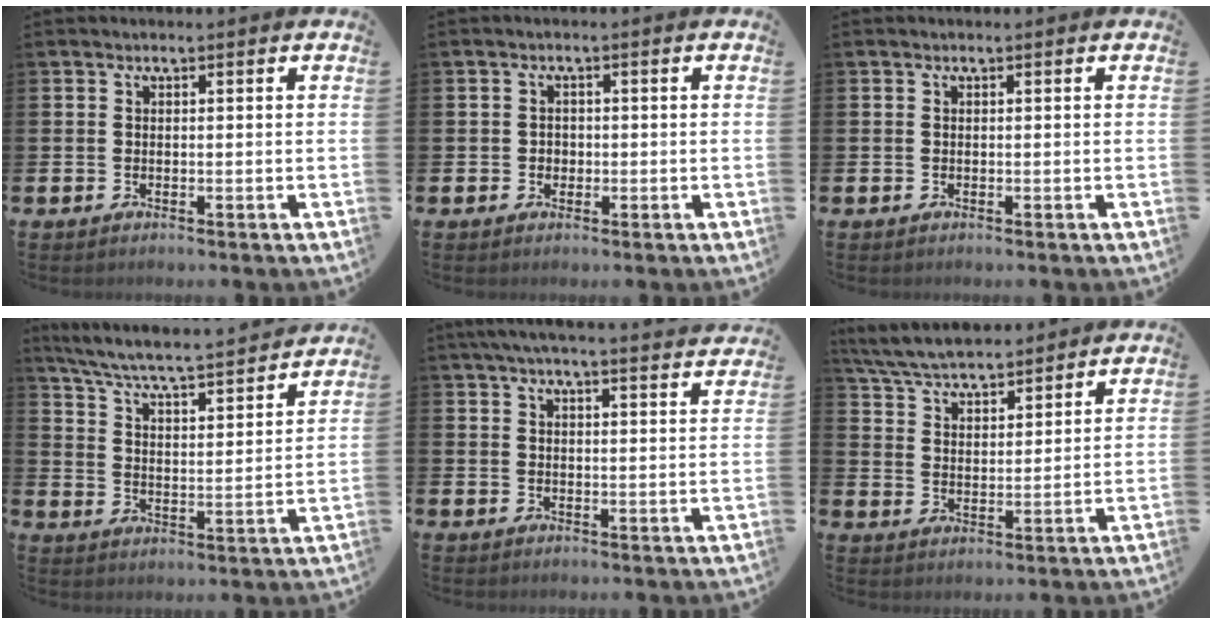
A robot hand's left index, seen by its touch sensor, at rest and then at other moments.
{"total": 1.4, "force": [-0.1, 1.3, 0.4], "torque": [0.003, 0.002, -0.008]}
{"total": 0.0}
{"total": 6.1, "force": [5.7, 0.1, 2.2], "torque": [-0.069, -0.049, 0.091]}
{"total": 5.1, "force": [4.8, -0.3, 1.7], "torque": [-0.039, -0.019, 0.085]}
{"total": 6.1, "force": [5.9, 1.1, 0.9], "torque": [-0.047, -0.030, 0.107]}